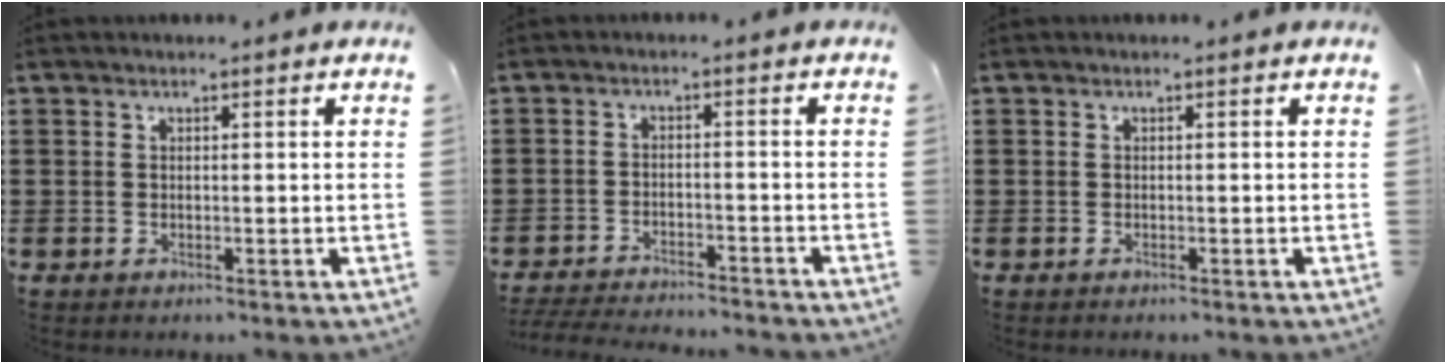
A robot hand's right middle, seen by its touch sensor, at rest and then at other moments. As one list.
[{"total": 3.9, "force": [-3.8, 0.1, 0.5], "torque": [-0.017, -0.001, -0.082]}, {"total": 0.0}]